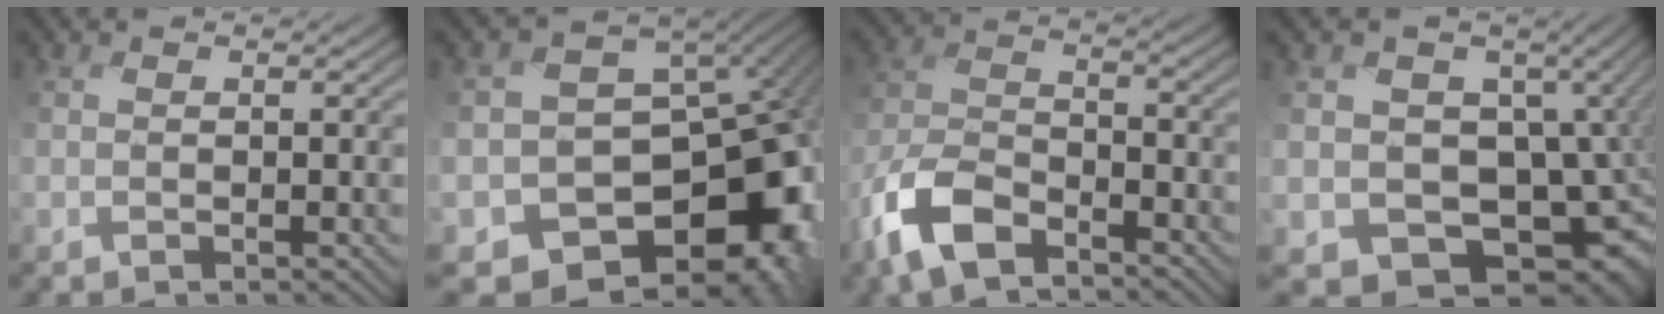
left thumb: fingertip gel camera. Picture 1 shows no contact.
{"total": 16.3, "force": [-6.2, 12.1, 9.0], "torque": [-0.117, -0.026, -0.058]}
{"total": 9.5, "force": [-6.6, 4.3, 5.3], "torque": [-0.118, -0.004, -0.150]}
{"total": 13.3, "force": [-1.5, 10.5, 8.1], "torque": [-0.116, -0.020, 0.000]}